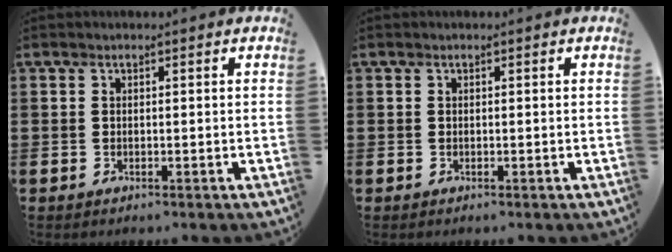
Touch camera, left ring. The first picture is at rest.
{"total": 0.0}